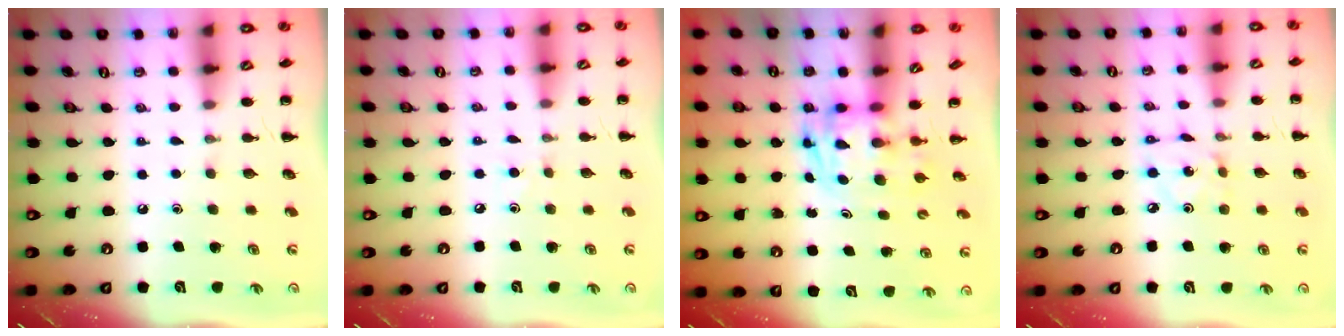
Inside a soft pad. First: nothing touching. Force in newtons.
{"total": 2.4, "press": 2.3, "slide": 0.8}
{"total": 2.8, "press": 2.8, "slide": 0.5}
{"total": 2.2, "press": 2.1, "slide": 0.5}